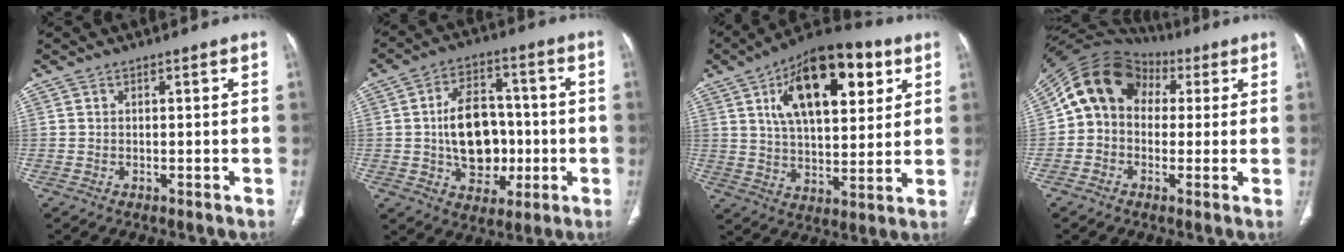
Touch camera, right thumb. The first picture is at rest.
{"total": 14.4, "force": [-1.2, 10.1, 10.1], "torque": [-0.123, 0.025, -0.013]}
{"total": 21.9, "force": [8.6, 10.6, 17.1], "torque": [-0.236, -0.012, 0.137]}
{"total": 12.9, "force": [2.6, 10.4, 7.2], "torque": [-0.110, 0.040, 0.036]}